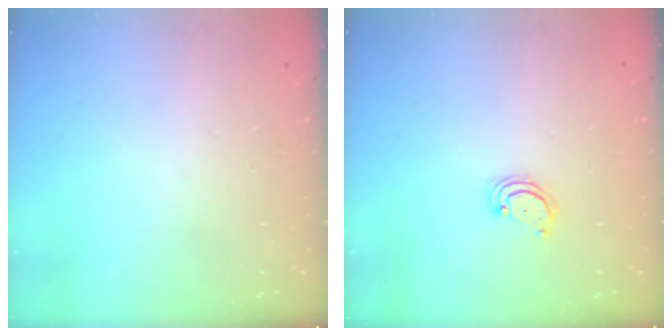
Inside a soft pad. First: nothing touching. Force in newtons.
{"total": 2.3, "press": 2.2, "slide": 0.2}